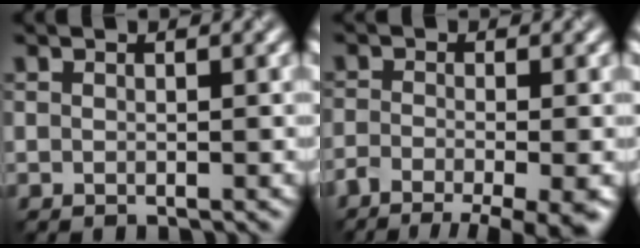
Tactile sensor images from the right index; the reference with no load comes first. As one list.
[{"total": 8.4, "force": [-6.1, 2.4, 5.3], "torque": [-0.091, -0.031, -0.089]}]